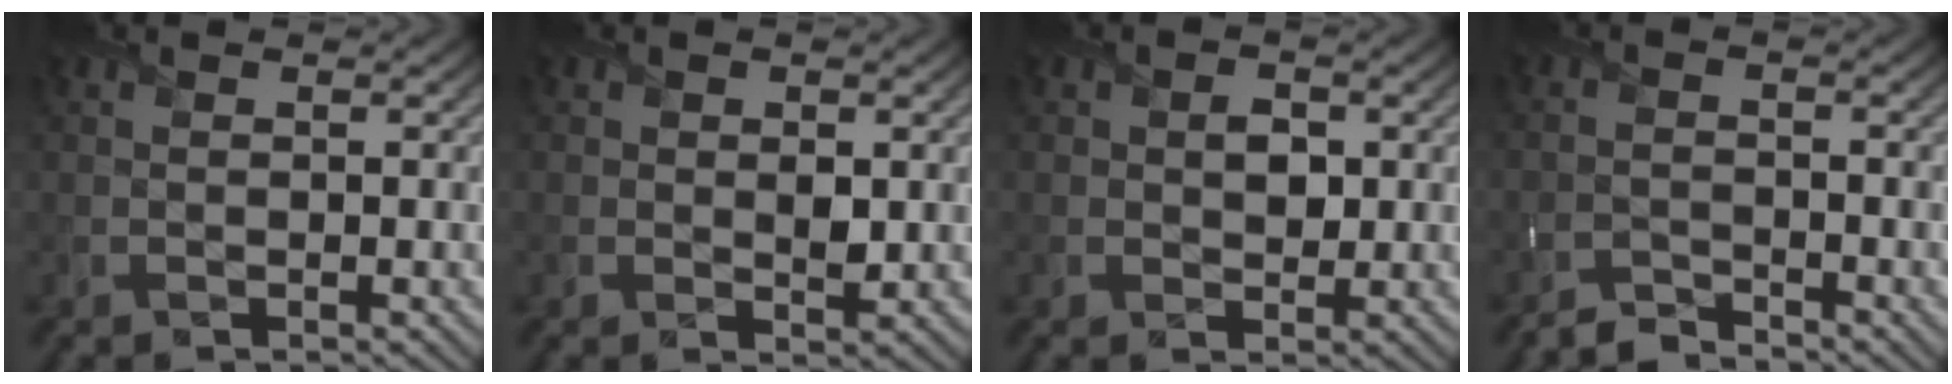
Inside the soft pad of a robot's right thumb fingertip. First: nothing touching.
{"total": 2.0, "force": [0.2, 1.4, 1.4], "torque": [-0.029, -0.007, 0.007]}
{"total": 2.8, "force": [0.4, 2.1, 1.7], "torque": [-0.032, -0.006, 0.005]}
{"total": 2.4, "force": [-2.3, 0.2, 0.2], "torque": [0.000, 0.000, -0.052]}